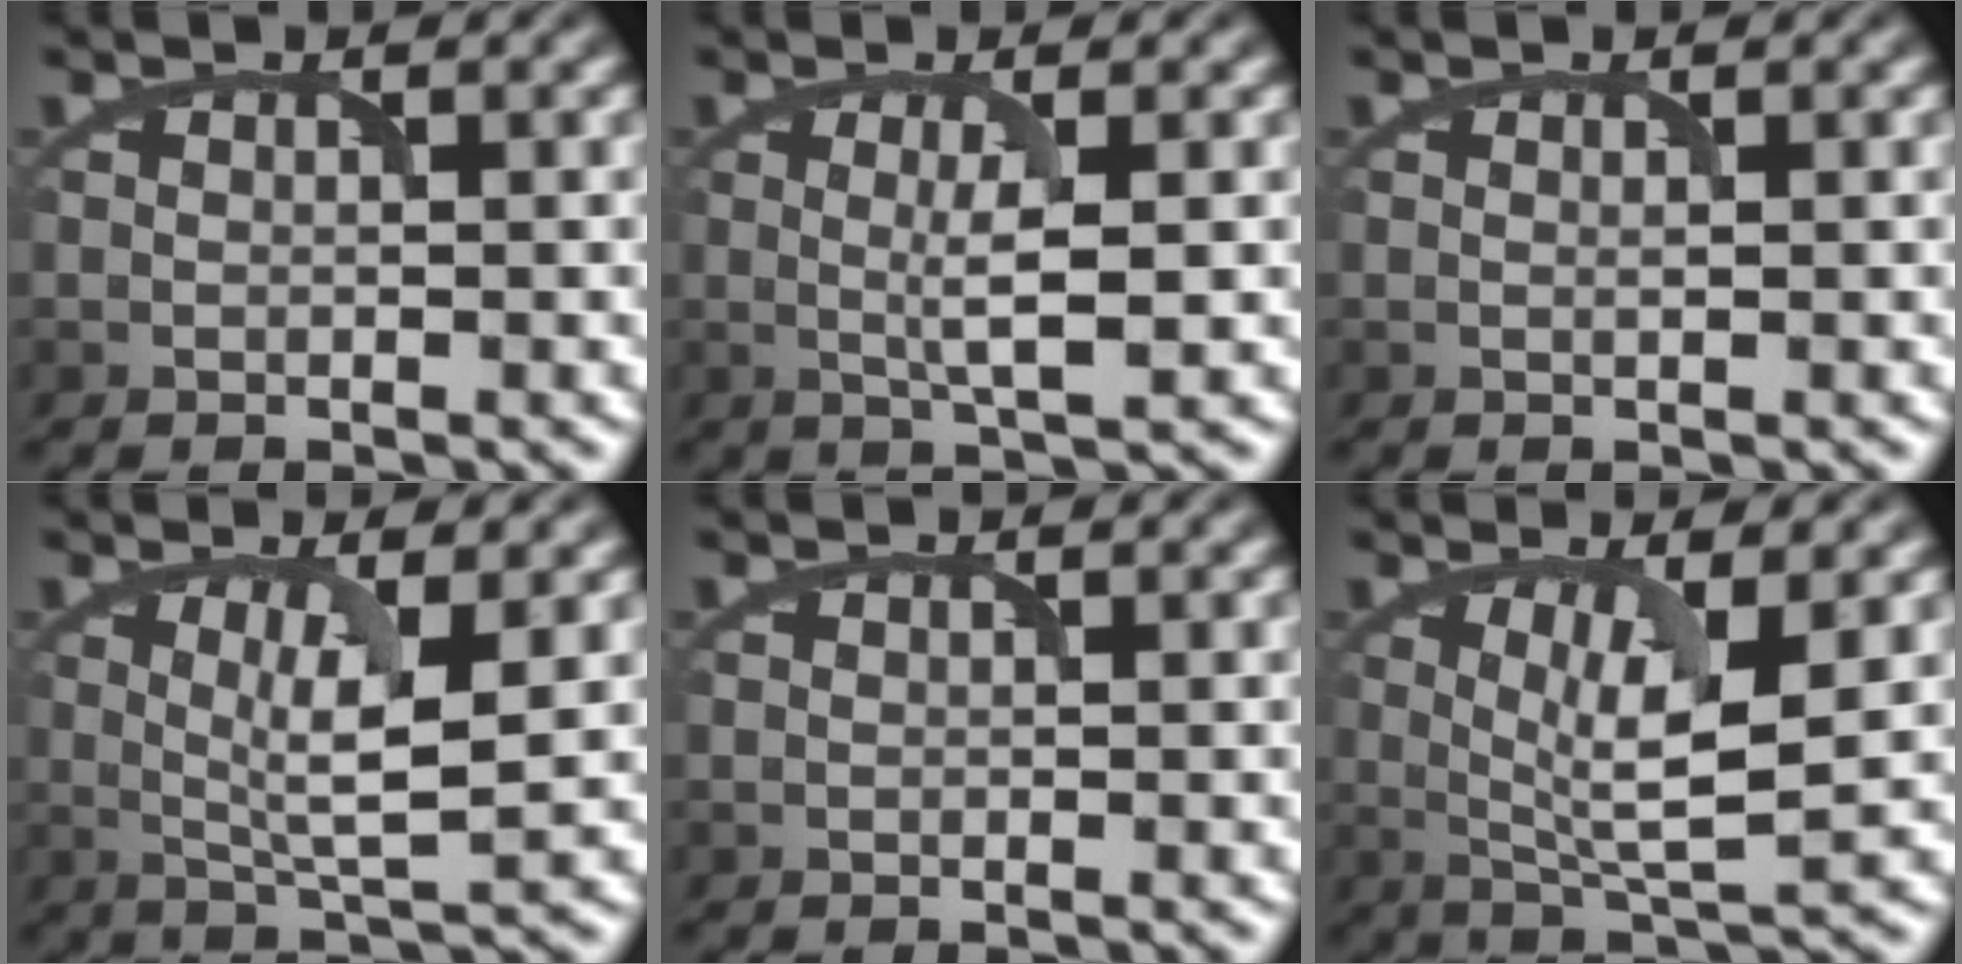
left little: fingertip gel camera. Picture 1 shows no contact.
{"total": 2.7, "force": [0.0, 0.4, 2.7], "torque": [-0.047, -0.001, 0.005]}
{"total": 0.0}
{"total": 4.4, "force": [0.4, 1.0, 4.3], "torque": [-0.081, -0.002, 0.013]}
{"total": 0.0}
{"total": 5.3, "force": [0.5, 1.4, 5.1], "torque": [-0.092, -0.006, 0.016]}